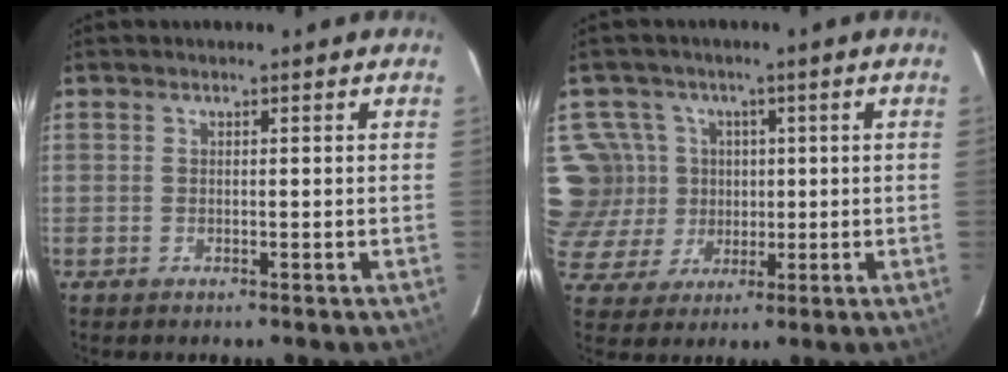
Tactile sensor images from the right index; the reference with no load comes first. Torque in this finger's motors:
{"motor_torque": [-0.03, 0.10, -0.11, -0.15]}